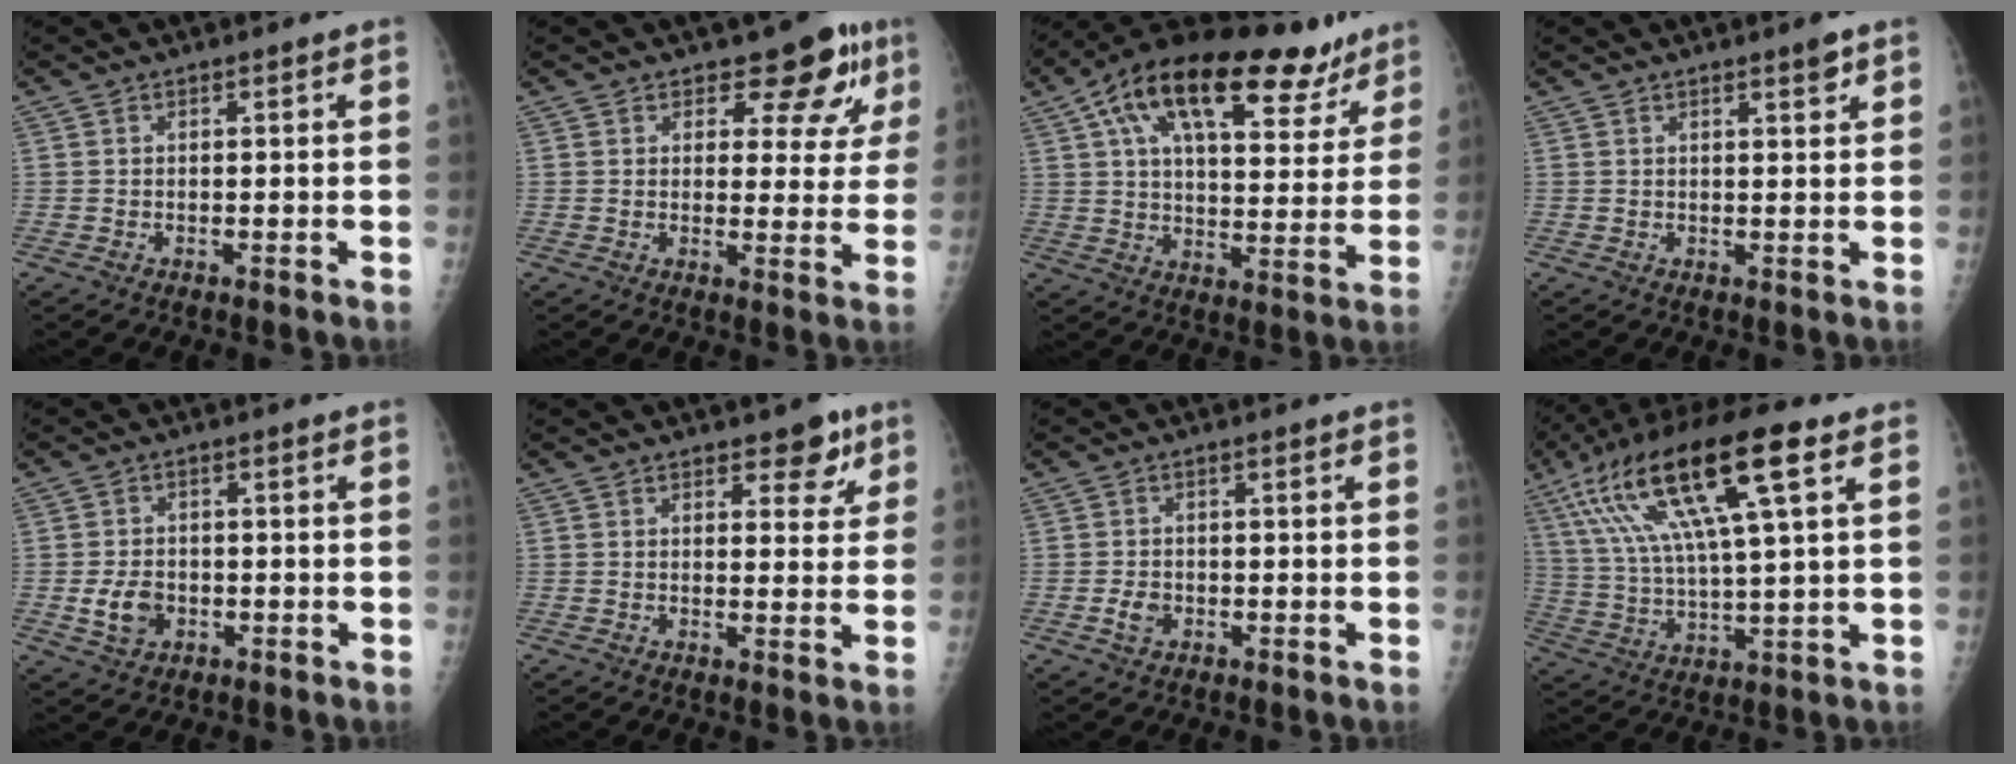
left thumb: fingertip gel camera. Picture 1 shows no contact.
{"total": 8.8, "force": [5.8, 4.8, 4.5], "torque": [-0.019, -0.031, 0.062]}
{"total": 25.2, "force": [15.0, 11.0, 17.1], "torque": [-0.236, 0.000, 0.232]}
{"total": 2.2, "force": [1.5, 0.4, 1.6], "torque": [-0.020, -0.009, 0.021]}
{"total": 5.1, "force": [-1.3, 3.9, 3.1], "torque": [-0.047, 0.004, -0.018]}
{"total": 5.3, "force": [3.3, 2.8, 3.0], "torque": [-0.007, -0.015, 0.039]}
{"total": 2.6, "force": [-0.8, 1.9, 1.5], "torque": [-0.023, 0.004, -0.014]}
{"total": 21.3, "force": [9.0, 4.9, 18.7], "torque": [-0.365, 0.004, 0.156]}